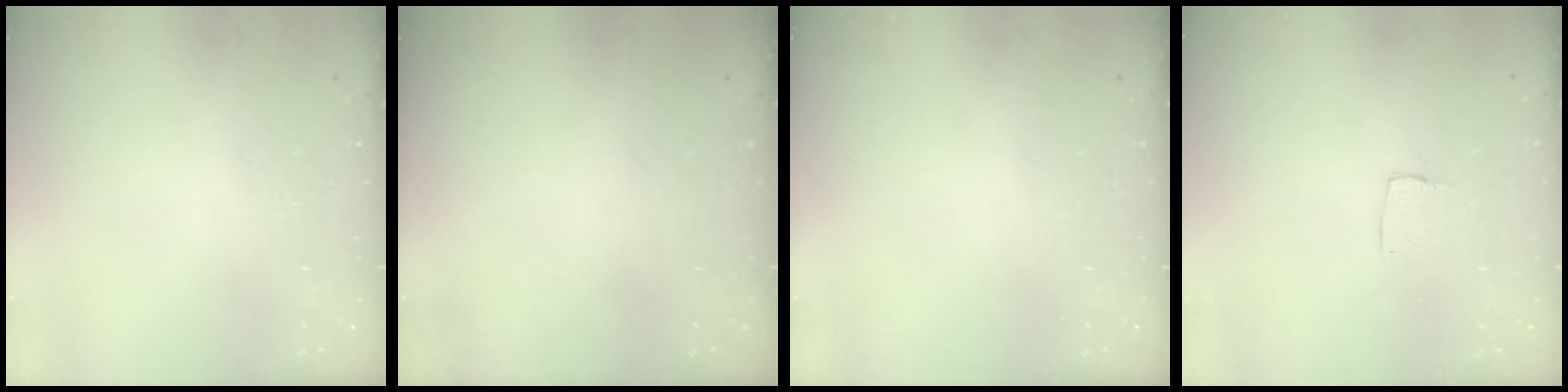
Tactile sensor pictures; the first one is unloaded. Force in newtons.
{"total": 0.0}
{"total": 0.0}
{"total": 4.1, "press": 4.0, "slide": 0.2}